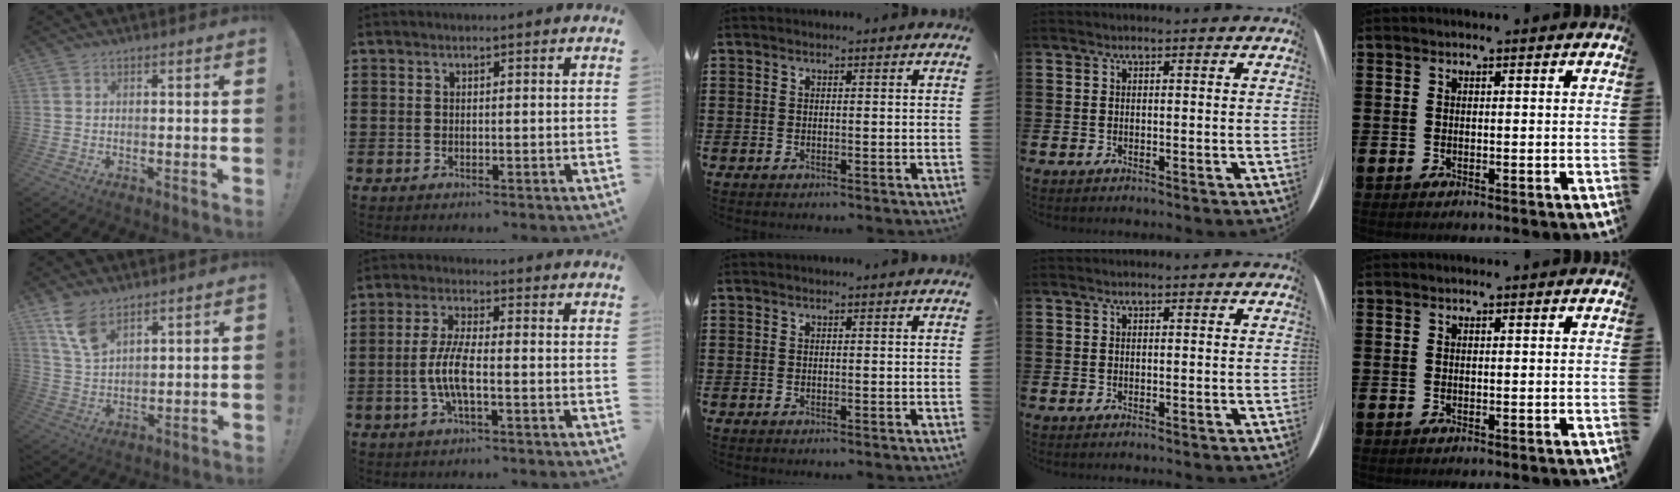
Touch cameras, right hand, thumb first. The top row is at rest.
{"thumb": {"total": 8.3, "force": [6.0, 3.5, 4.6], "torque": [-0.083, -0.030, 0.114]}, "index": {"total": 6.0, "force": [-1.6, 1.6, 5.5], "torque": [-0.123, -0.005, -0.037]}}